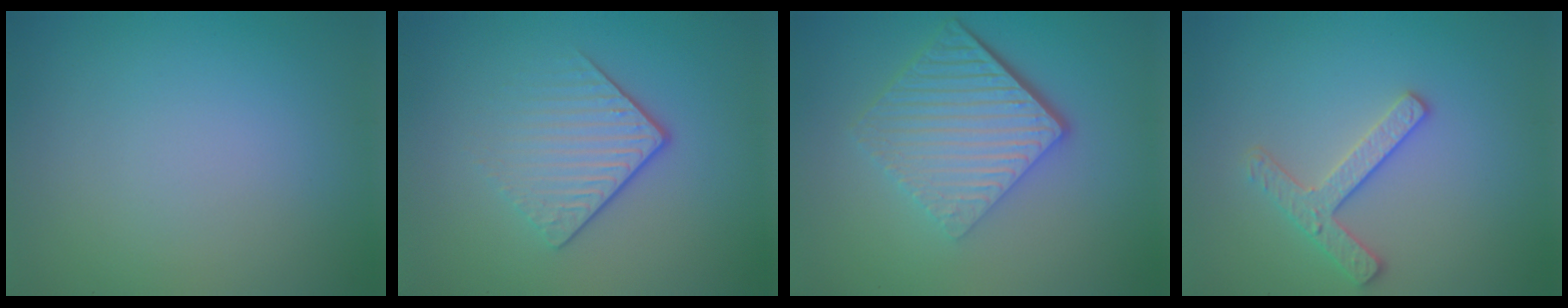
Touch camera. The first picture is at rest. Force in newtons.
{"total": 4.1, "press": 2.5, "slide": 3.2}
{"total": 7.0, "press": 4.5, "slide": 5.3}
{"total": 2.6, "press": 2.6, "slide": 0.3}